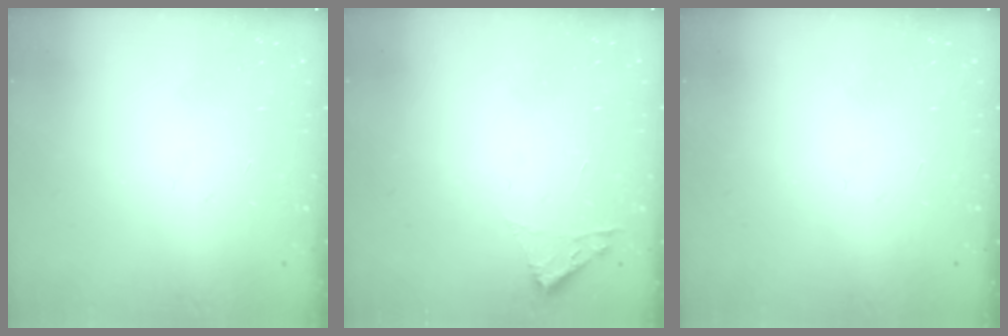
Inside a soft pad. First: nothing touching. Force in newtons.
{"total": 1.8, "press": 1.8, "slide": 0.2}
{"total": 0.0}